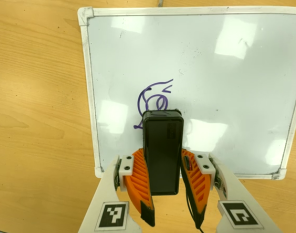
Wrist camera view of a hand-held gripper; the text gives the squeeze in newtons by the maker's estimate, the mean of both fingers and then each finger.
{"total": 8.1, "left": 6.7, "right": 9.4}